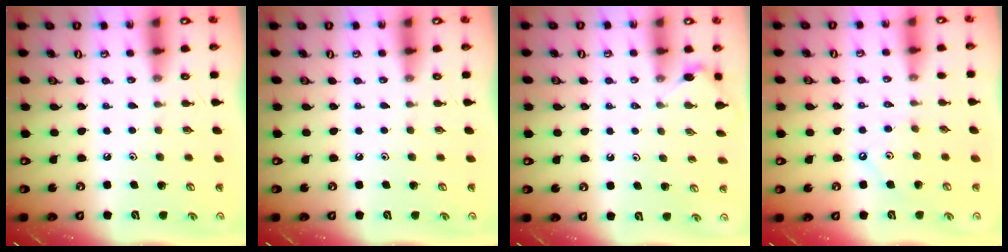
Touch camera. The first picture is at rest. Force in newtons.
{"total": 0.0}
{"total": 2.9, "press": 2.8, "slide": 0.5}
{"total": 1.7, "press": 1.7, "slide": 0.3}